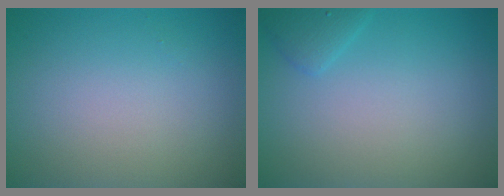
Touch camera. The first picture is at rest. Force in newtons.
{"total": 1.3, "press": 1.3, "slide": 0.2}